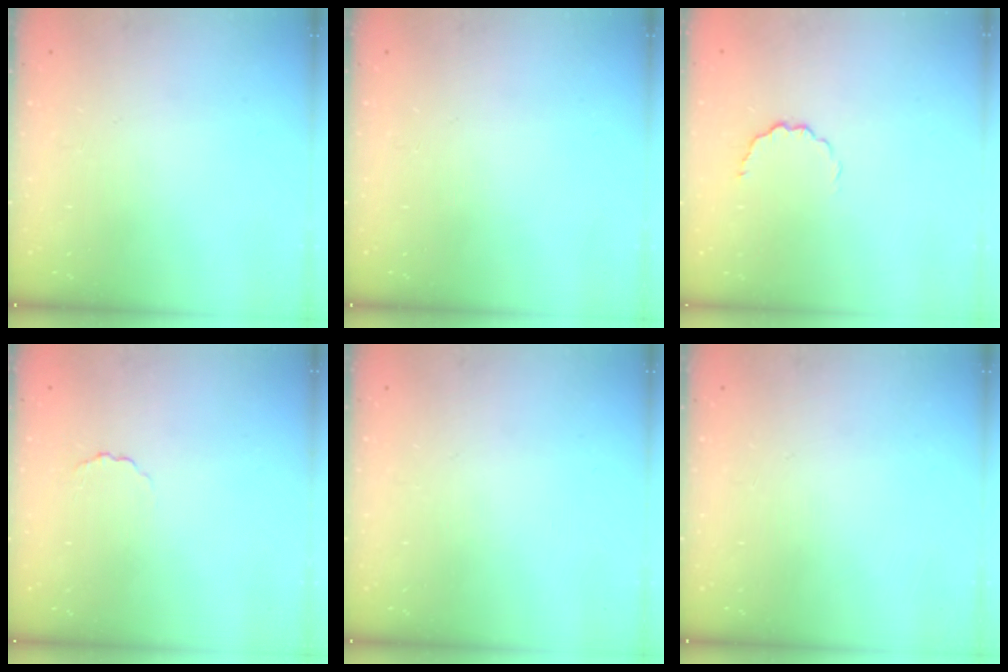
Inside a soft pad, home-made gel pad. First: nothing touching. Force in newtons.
{"total": 0.0}
{"total": 4.2, "press": 4.1, "slide": 1.2}
{"total": 2.0, "press": 1.9, "slide": 0.4}
{"total": 0.0}
{"total": 0.0}